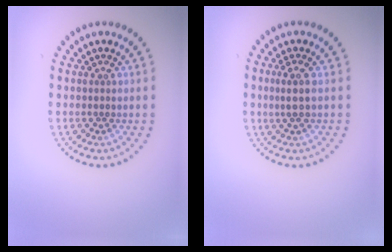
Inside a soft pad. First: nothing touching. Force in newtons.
{"total": 1.8, "press": 1.4, "slide": 1.2}